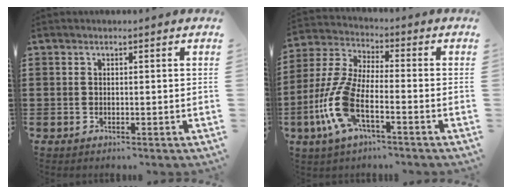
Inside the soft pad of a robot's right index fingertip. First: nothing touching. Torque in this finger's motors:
{"motor_torque": [2.14, 0.00, 1.05, 0.21]}